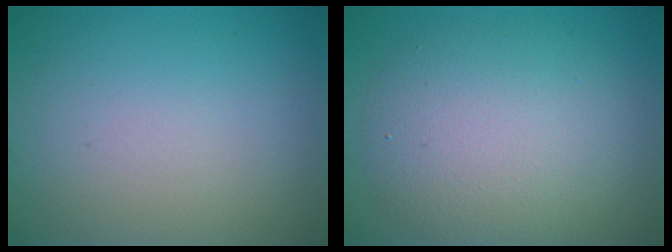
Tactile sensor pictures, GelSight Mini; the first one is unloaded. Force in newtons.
{"total": 6.7, "press": 6.7, "slide": 0.2}